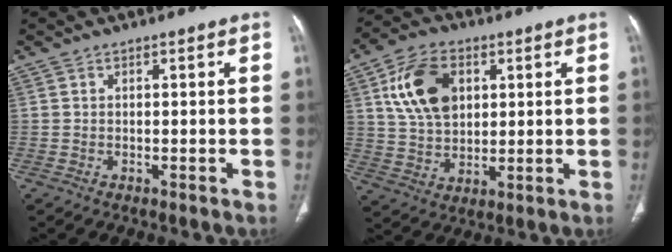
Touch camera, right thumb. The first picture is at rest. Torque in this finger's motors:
{"motor_torque": [0.57, 0.75, 0.37, -0.23, 0.13]}